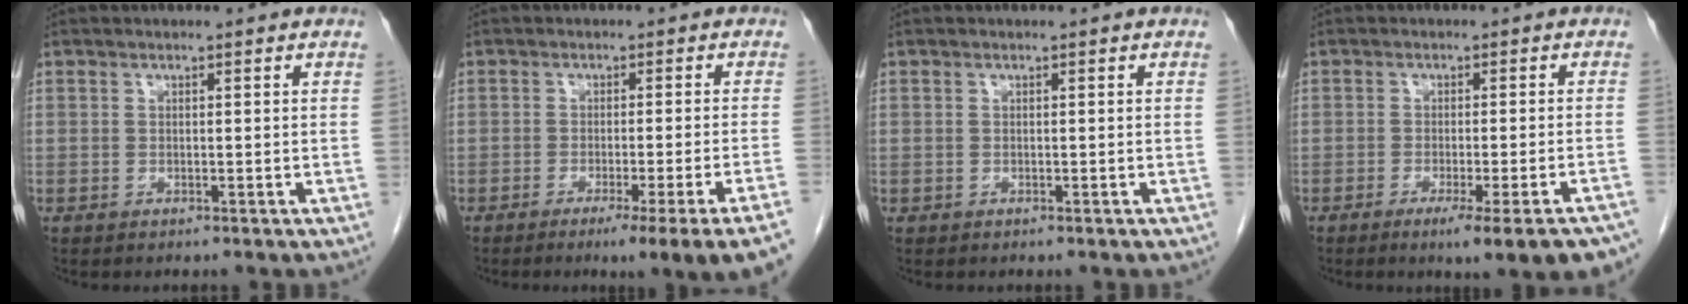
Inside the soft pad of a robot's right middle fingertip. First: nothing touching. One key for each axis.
{"total": 11.3, "fx": -7.6, "fy": -2.0, "fz": 8.1, "tx": -0.063, "ty": -0.014, "tz": -0.099}
{"total": 0.0}
{"total": 12.6, "fx": -9.6, "fy": 0.4, "fz": 8.1, "tx": -0.054, "ty": -0.009, "tz": -0.122}